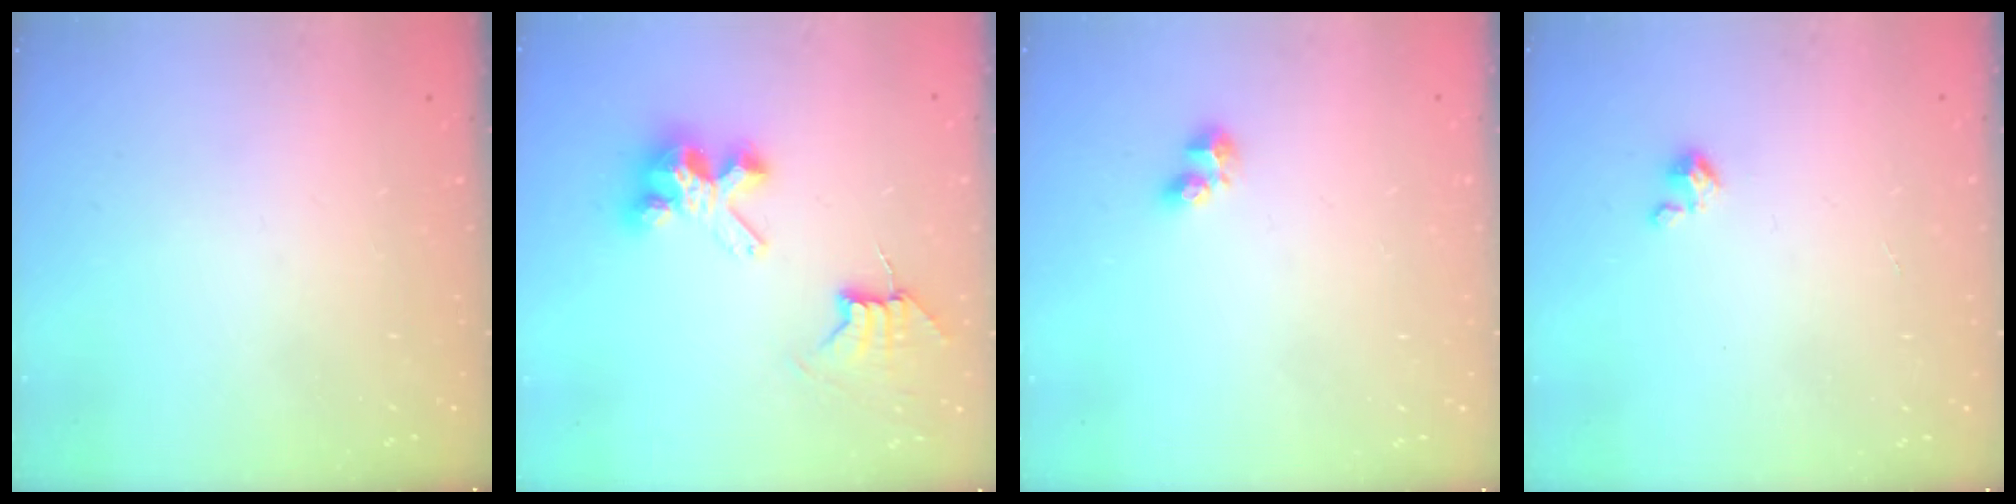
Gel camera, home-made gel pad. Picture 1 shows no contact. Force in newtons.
{"total": 7.5, "press": 7.5, "slide": 0.6}
{"total": 1.6, "press": 1.5, "slide": 0.6}
{"total": 2.5, "press": 2.5, "slide": 0.3}